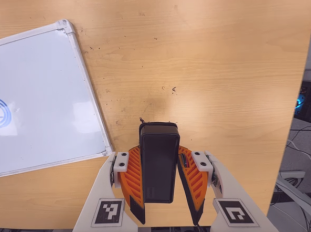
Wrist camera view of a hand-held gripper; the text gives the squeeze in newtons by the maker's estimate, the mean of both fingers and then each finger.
{"total": 6.5, "left": 5.0, "right": 8.0}